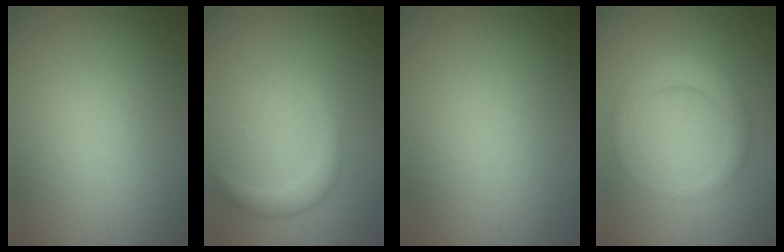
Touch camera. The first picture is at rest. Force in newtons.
{"total": 2.0, "press": 2.0, "slide": 0.2}
{"total": 0.0}
{"total": 2.8, "press": 2.8, "slide": 0.1}